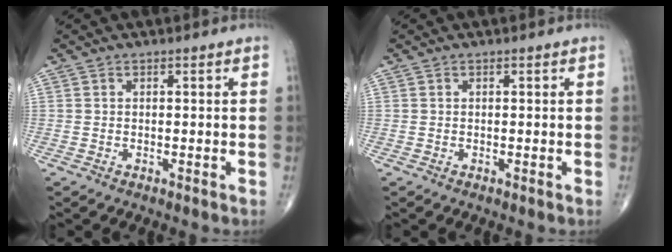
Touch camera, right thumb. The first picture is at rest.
{"total": 0.0}